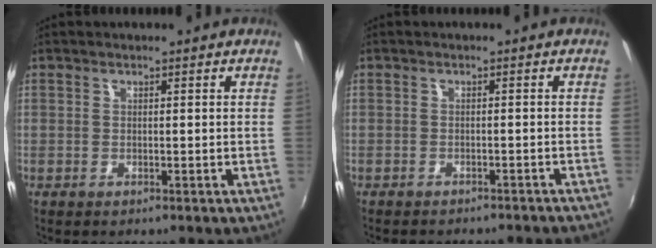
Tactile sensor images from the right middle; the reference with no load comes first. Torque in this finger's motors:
{"motor_torque": [0.64, -0.79, 0.11, 0.04]}